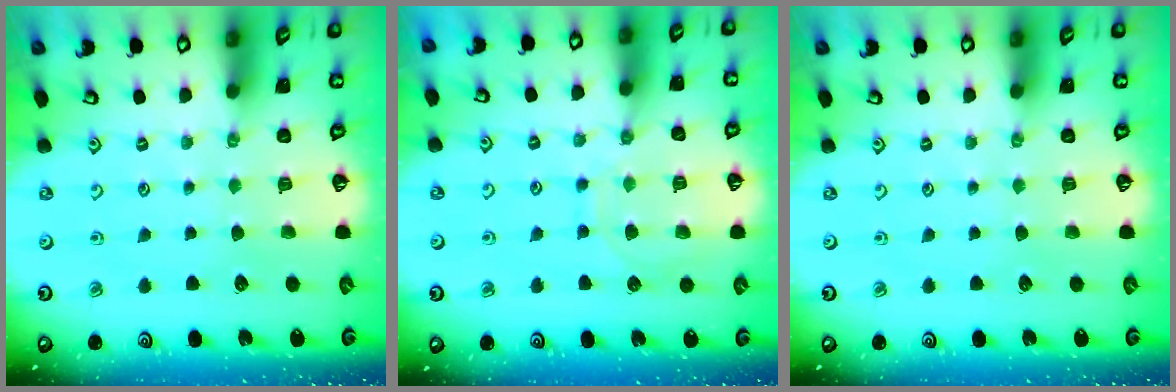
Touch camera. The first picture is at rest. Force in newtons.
{"total": 9.8, "press": 9.8, "slide": 0.9}
{"total": 0.0}